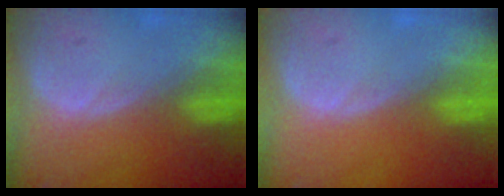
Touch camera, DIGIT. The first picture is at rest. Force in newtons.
{"total": 0.0}